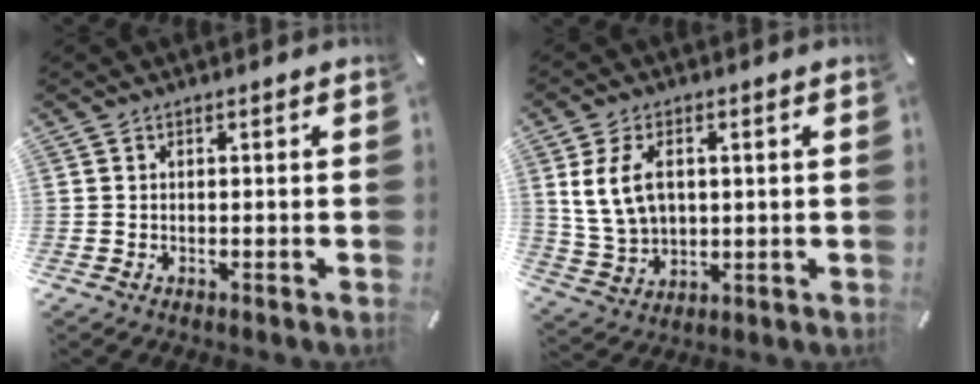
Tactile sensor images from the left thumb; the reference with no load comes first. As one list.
[{"total": 9.4, "force": [2.1, 6.8, 6.2], "torque": [-0.132, 0.004, 0.038]}]